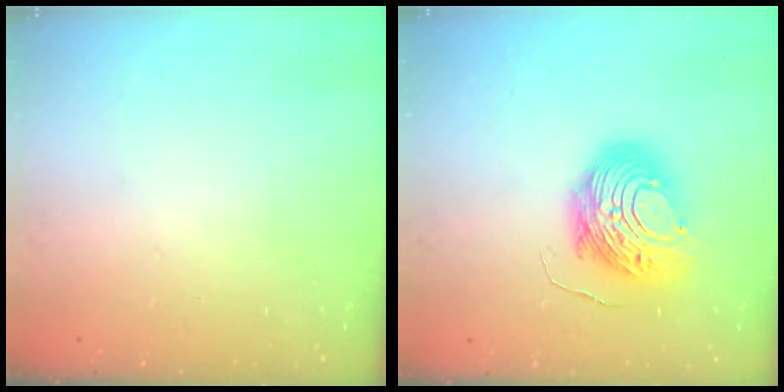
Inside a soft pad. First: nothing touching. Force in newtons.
{"total": 11.6, "press": 11.6, "slide": 0.9}